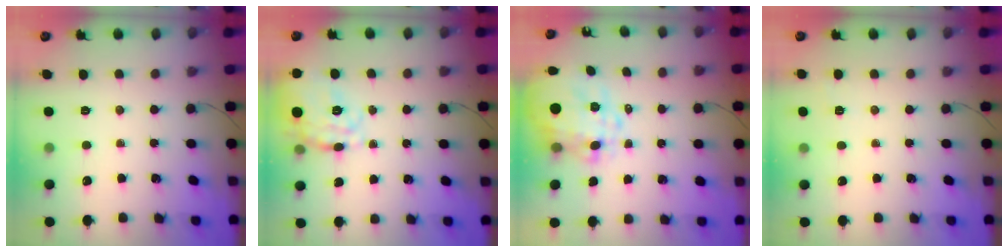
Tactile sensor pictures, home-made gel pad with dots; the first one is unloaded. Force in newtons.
{"total": 16.4, "press": 16.4, "slide": 1.0}
{"total": 11.3, "press": 10.7, "slide": 3.7}
{"total": 3.6, "press": 3.3, "slide": 1.3}